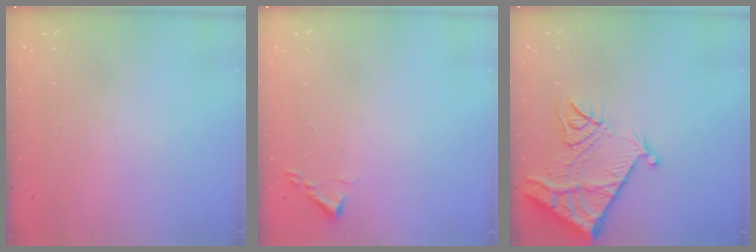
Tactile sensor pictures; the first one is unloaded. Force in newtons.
{"total": 1.8, "press": 1.7, "slide": 0.2}
{"total": 12.8, "press": 12.7, "slide": 1.2}